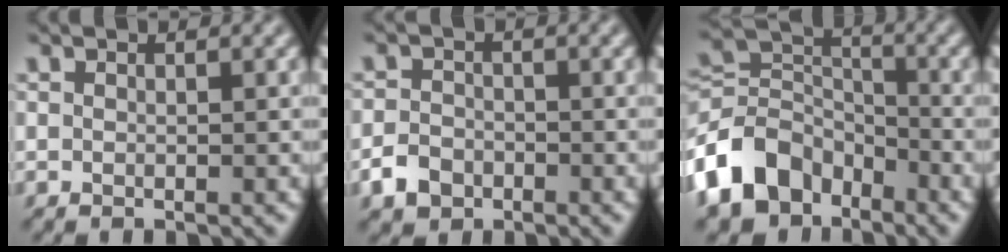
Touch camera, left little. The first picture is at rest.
{"total": 2.7, "force": [-1.6, 2.0, 1.0], "torque": [-0.020, 0.002, -0.031]}
{"total": 9.3, "force": [-5.3, 6.4, 4.3], "torque": [-0.087, 0.002, -0.119]}